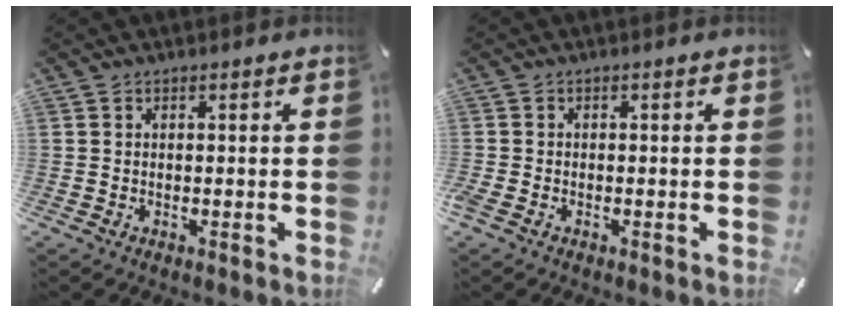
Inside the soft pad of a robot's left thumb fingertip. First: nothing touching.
{"total": 1.2, "force": [-0.8, 0.7, 0.6], "torque": [-0.016, -0.001, -0.017]}